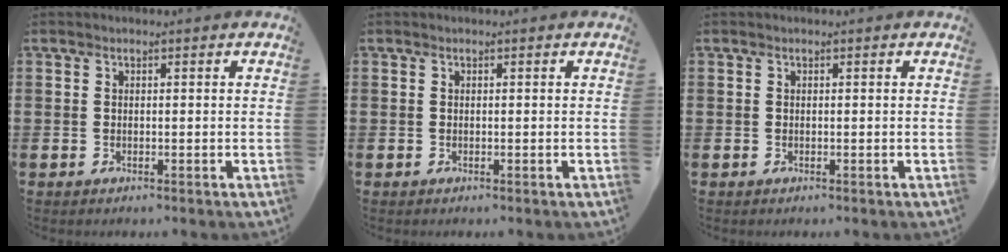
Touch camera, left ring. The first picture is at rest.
{"total": 0.0}
{"total": 0.0}